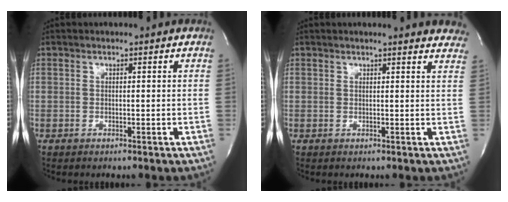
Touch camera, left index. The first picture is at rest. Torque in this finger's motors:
{"motor_torque": [0.12, -0.15, 0.00, 0.00]}